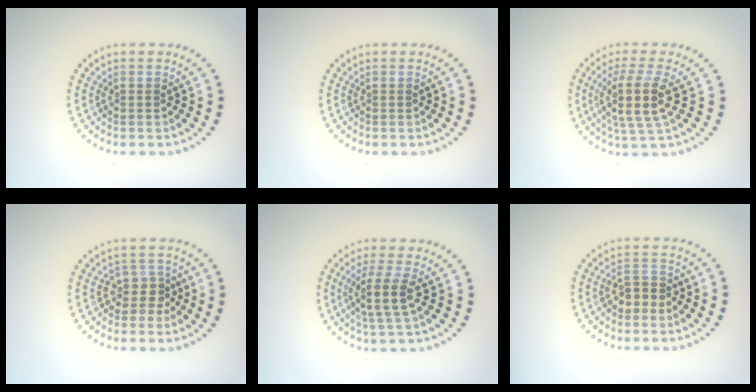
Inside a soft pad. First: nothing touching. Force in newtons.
{"total": 0.0}
{"total": 4.4, "press": 3.7, "slide": 2.4}
{"total": 2.2, "press": 1.6, "slide": 1.5}
{"total": 3.2, "press": 2.6, "slide": 1.9}
{"total": 2.0, "press": 1.8, "slide": 0.8}